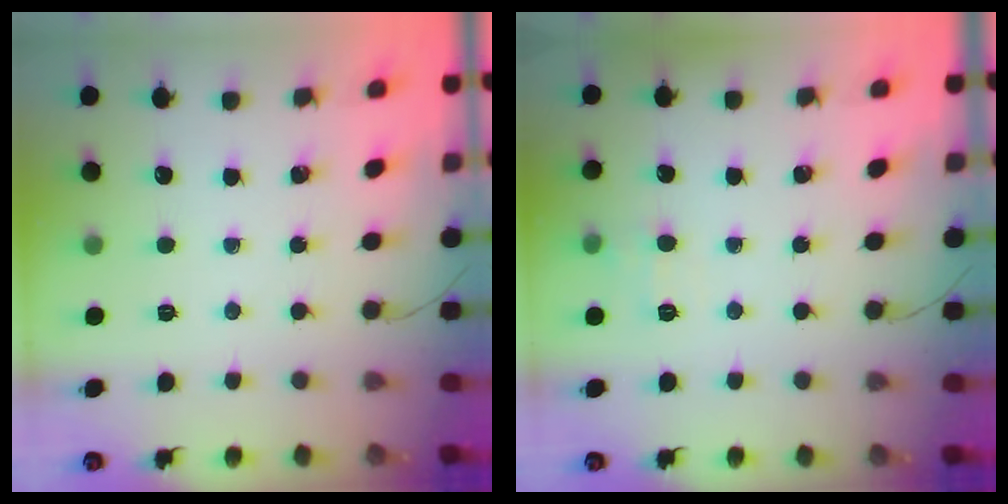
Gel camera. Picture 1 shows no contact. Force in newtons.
{"total": 6.0, "press": 5.9, "slide": 1.4}